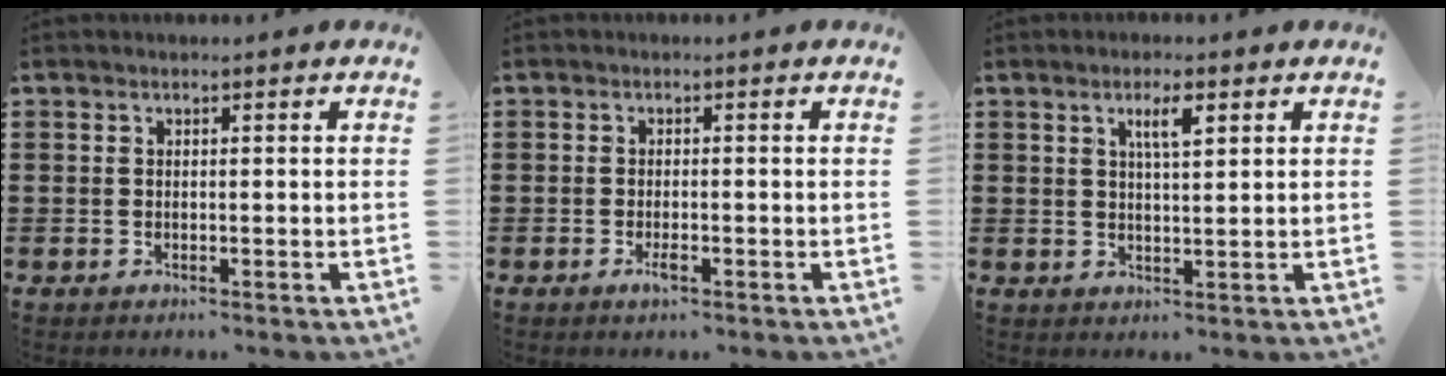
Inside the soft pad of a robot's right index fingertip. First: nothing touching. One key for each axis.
{"total": 1.5, "fx": -0.8, "fy": 0.4, "fz": 1.2, "tx": -0.022, "ty": 0.000, "tz": -0.014}
{"total": 3.6, "fx": 1.6, "fy": 0.8, "fz": 3.1, "tx": -0.057, "ty": 0.003, "tz": 0.023}